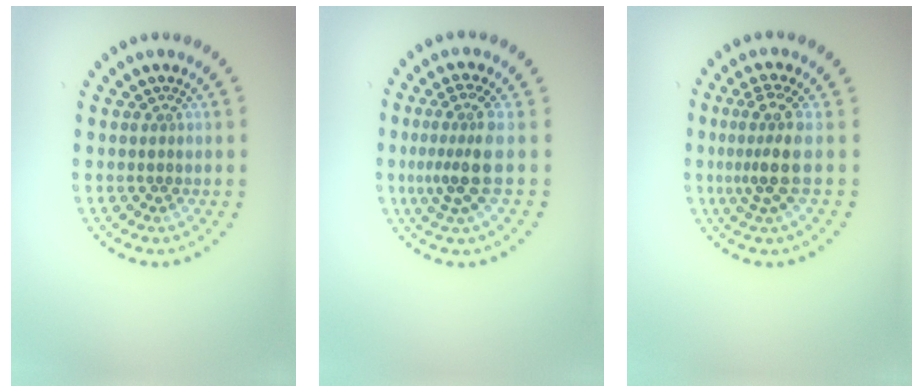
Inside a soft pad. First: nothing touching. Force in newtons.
{"total": 3.3, "press": 2.3, "slide": 2.3}
{"total": 3.1, "press": 2.2, "slide": 2.2}